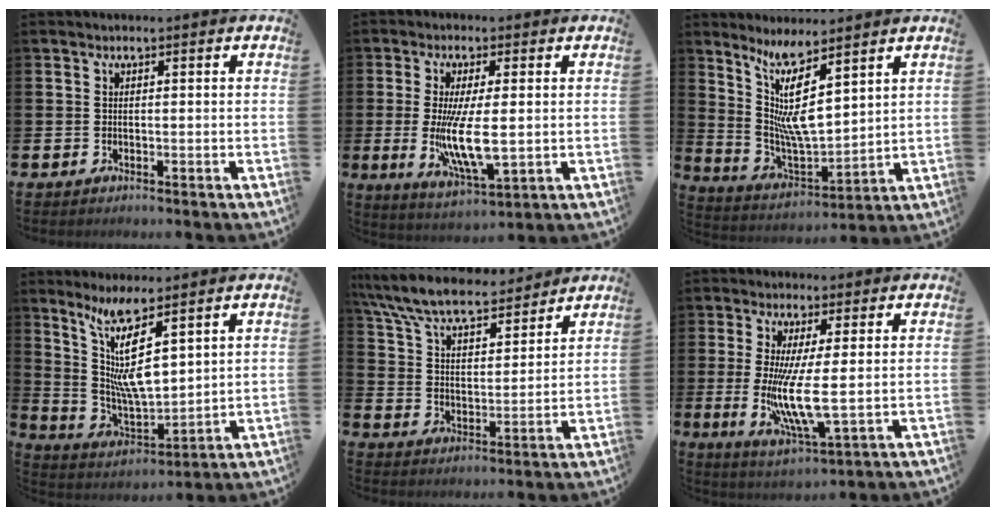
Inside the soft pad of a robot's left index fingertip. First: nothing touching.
{"total": 8.4, "force": [0.3, 2.6, 8.0], "torque": [-0.138, -0.017, 0.002]}
{"total": 8.8, "force": [5.4, 1.8, 6.7], "torque": [-0.146, -0.033, 0.095]}
{"total": 9.5, "force": [5.5, 2.0, 7.5], "torque": [-0.161, -0.021, 0.097]}
{"total": 8.5, "force": [7.8, 1.7, 3.0], "torque": [-0.097, -0.049, 0.138]}
{"total": 8.0, "force": [0.7, 1.4, 7.9], "torque": [-0.132, -0.026, 0.011]}